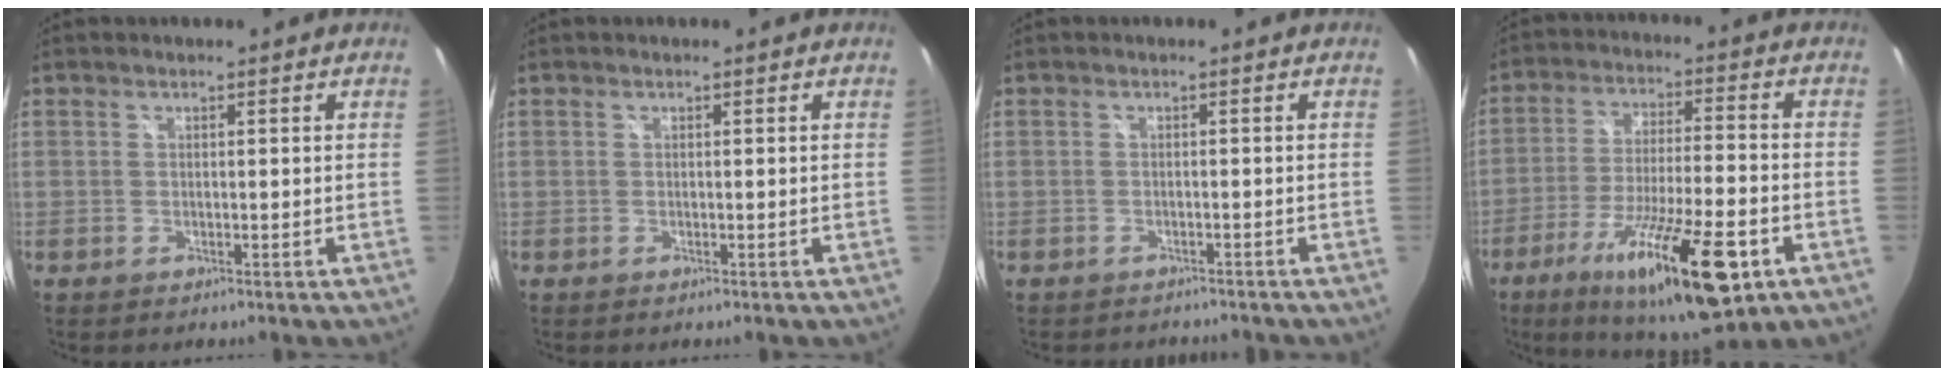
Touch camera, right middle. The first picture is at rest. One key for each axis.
{"total": 0.0}
{"total": 4.0, "fx": -3.7, "fy": 1.2, "fz": 1.0, "tx": -0.022, "ty": -0.011, "tz": -0.050}
{"total": 21.7, "fx": -11.4, "fy": 5.1, "fz": 17.7, "tx": -0.318, "ty": -0.052, "tz": -0.181}